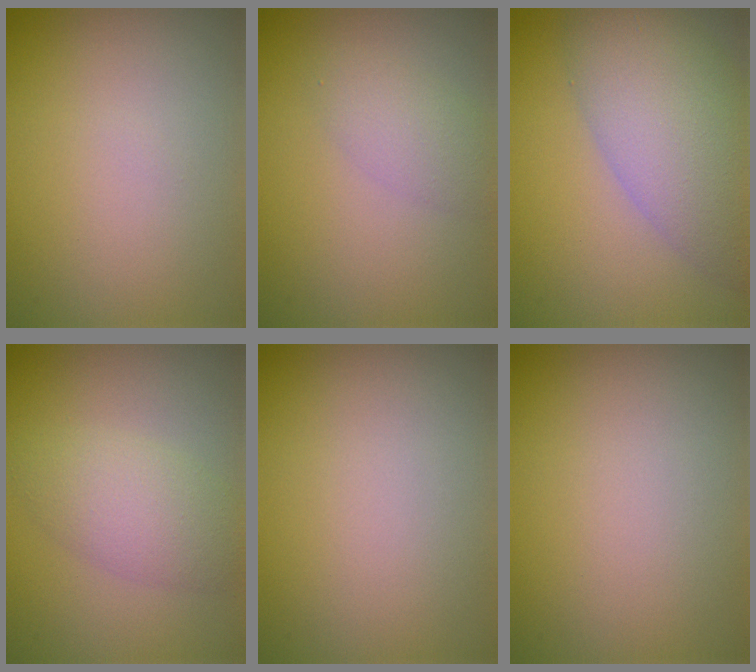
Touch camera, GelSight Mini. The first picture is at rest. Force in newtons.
{"total": 2.2, "press": 2.2, "slide": 0.1}
{"total": 8.1, "press": 8.1, "slide": 0.5}
{"total": 3.8, "press": 3.8, "slide": 0.1}
{"total": 0.0}
{"total": 0.0}